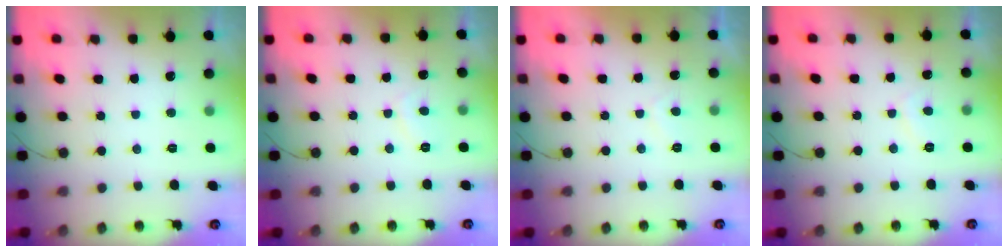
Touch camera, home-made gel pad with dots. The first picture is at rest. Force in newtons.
{"total": 2.2, "press": 2.1, "slide": 0.7}
{"total": 1.7, "press": 1.6, "slide": 0.7}
{"total": 2.2, "press": 2.1, "slide": 0.7}